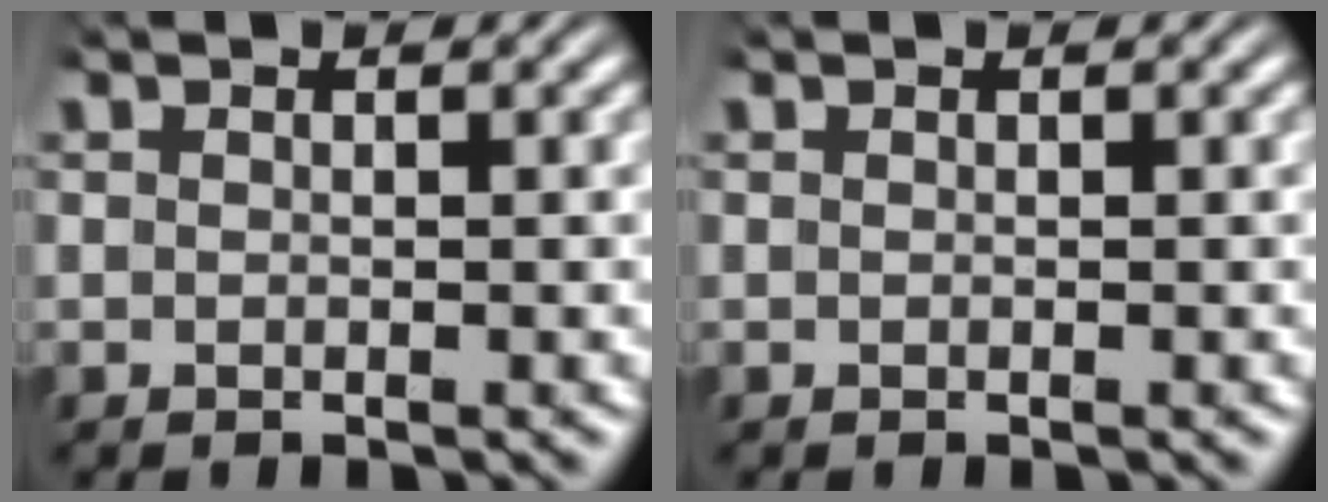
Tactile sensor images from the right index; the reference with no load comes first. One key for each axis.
{"total": 0.0}